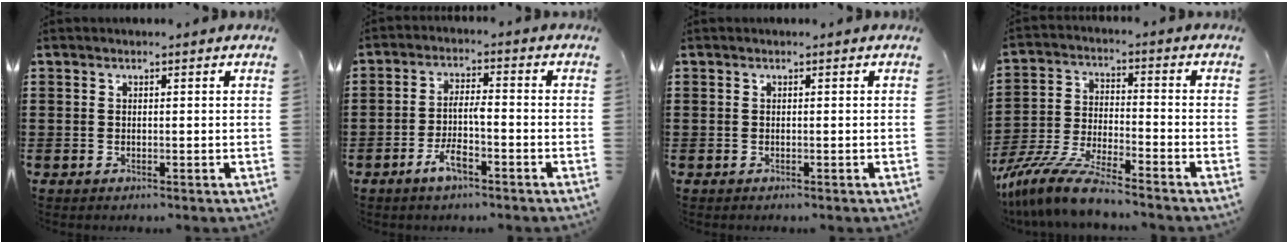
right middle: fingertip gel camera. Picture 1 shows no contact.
{"total": 4.7, "force": [-2.4, 1.2, 3.9], "torque": [-0.085, 0.004, -0.052]}
{"total": 0.0}
{"total": 9.4, "force": [-8.5, 0.6, 3.9], "torque": [-0.088, 0.006, -0.171]}